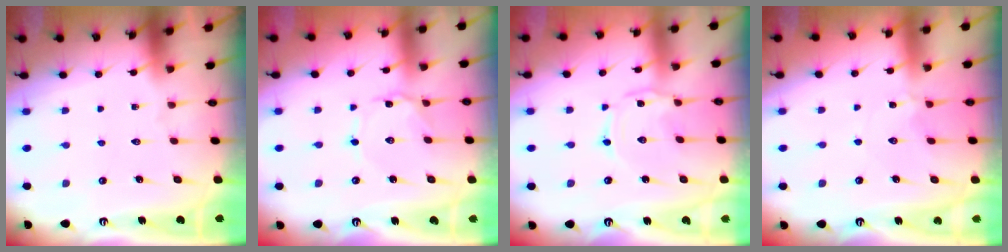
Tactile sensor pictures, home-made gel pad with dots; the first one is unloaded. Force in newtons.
{"total": 1.1, "press": 1.1, "slide": 0.1}
{"total": 1.3, "press": 1.3, "slide": 0.2}
{"total": 2.7, "press": 2.6, "slide": 0.5}